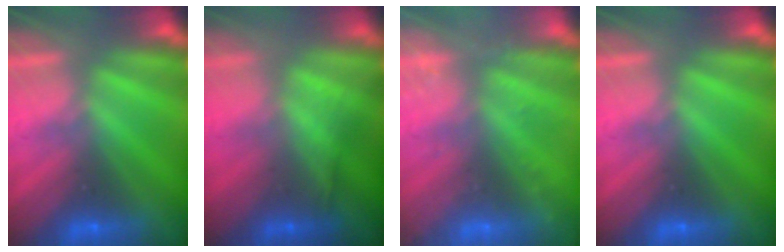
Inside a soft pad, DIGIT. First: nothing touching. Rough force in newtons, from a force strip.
{"total": 1.3}
{"total": 2.7}
{"total": 0.0}